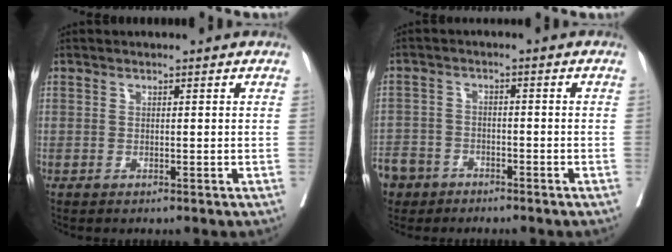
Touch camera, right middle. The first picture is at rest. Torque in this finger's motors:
{"motor_torque": [1.01, -1.13, 1.05, 0.21]}